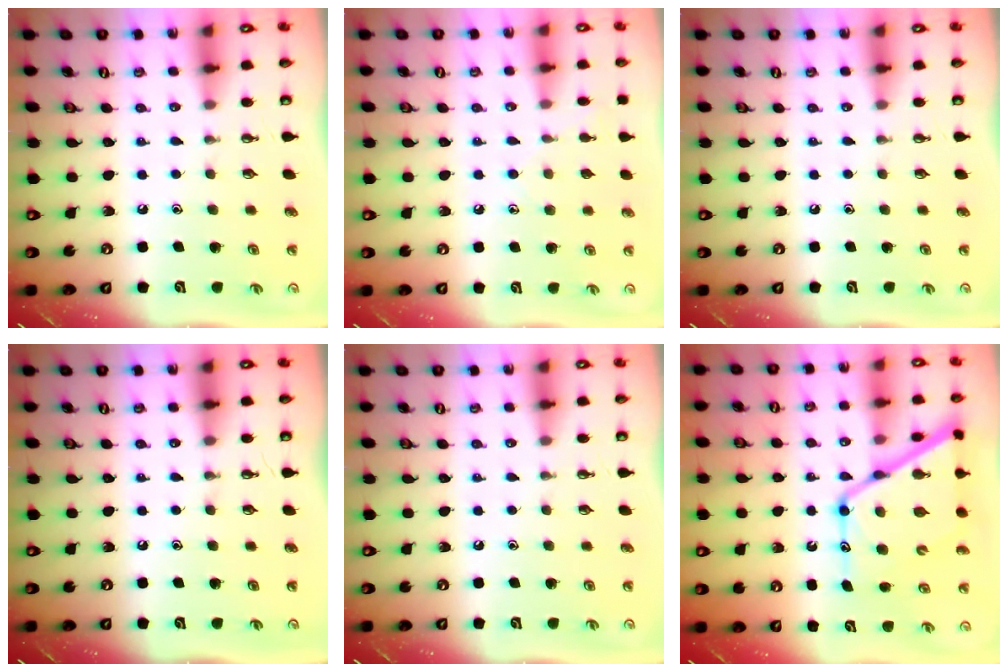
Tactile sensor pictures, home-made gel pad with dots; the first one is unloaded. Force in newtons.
{"total": 6.8, "press": 6.7, "slide": 0.7}
{"total": 0.0}
{"total": 0.0}
{"total": 0.0}
{"total": 18.1, "press": 18.1, "slide": 1.6}